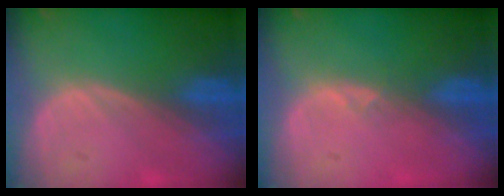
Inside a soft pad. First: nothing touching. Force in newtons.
{"total": 0.7, "press": 0.6, "slide": 0.3}